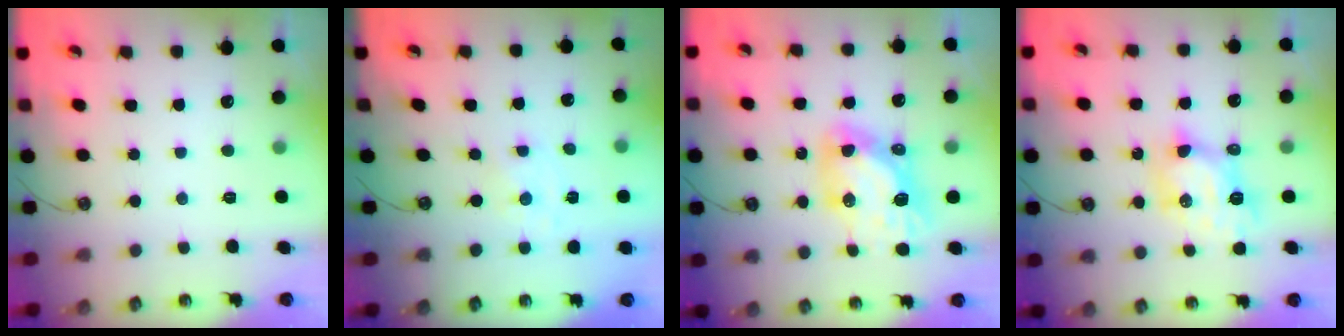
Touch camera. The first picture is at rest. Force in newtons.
{"total": 0.0}
{"total": 12.2, "press": 12.1, "slide": 1.5}
{"total": 7.6, "press": 7.5, "slide": 0.6}